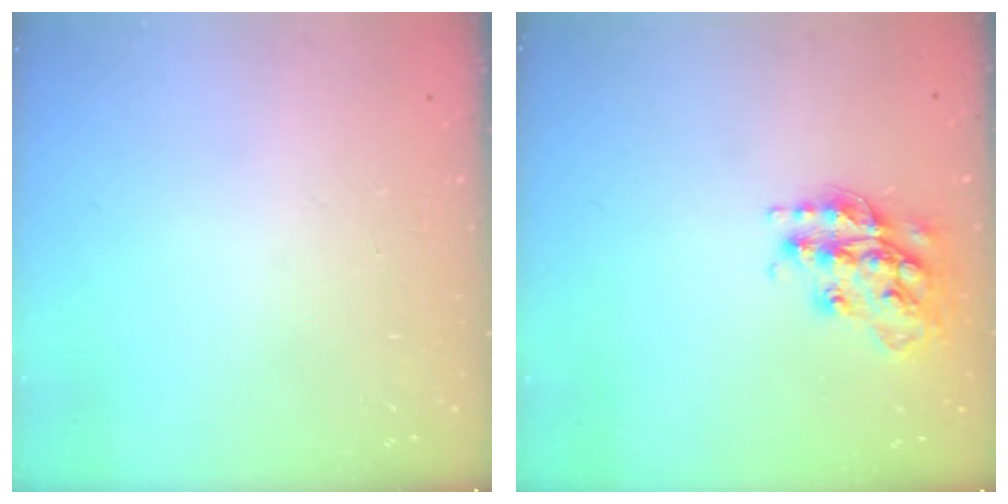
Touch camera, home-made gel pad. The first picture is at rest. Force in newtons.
{"total": 15.2, "press": 15.2, "slide": 0.8}